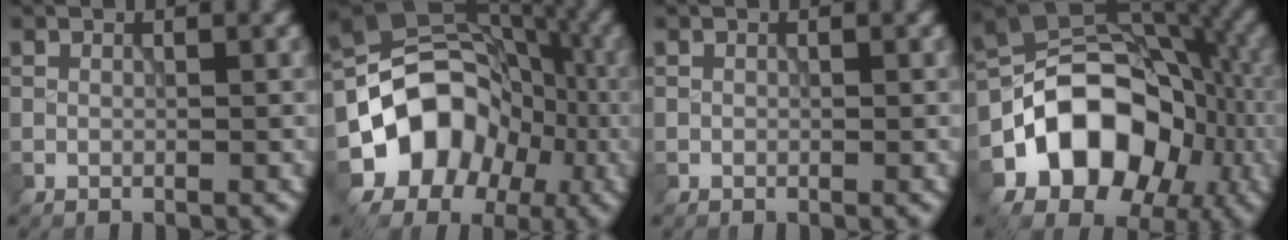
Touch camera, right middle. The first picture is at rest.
{"total": 9.3, "force": [-3.2, 7.6, 4.4], "torque": [-0.044, 0.012, -0.064]}
{"total": 0.0}
{"total": 11.4, "force": [-4.2, 8.4, 6.4], "torque": [-0.082, 0.009, -0.078]}